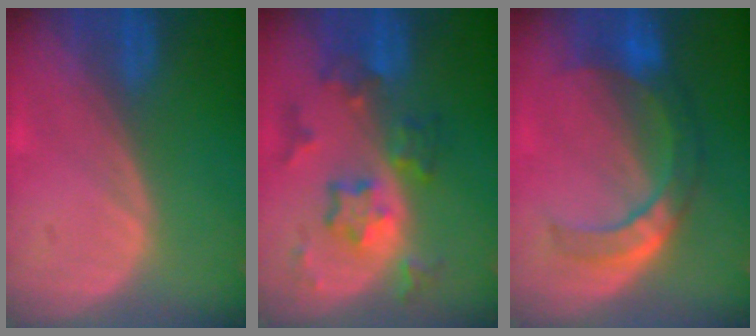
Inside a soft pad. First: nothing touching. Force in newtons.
{"total": 8.1, "press": 7.0, "slide": 4.0}
{"total": 7.4, "press": 7.2, "slide": 1.8}